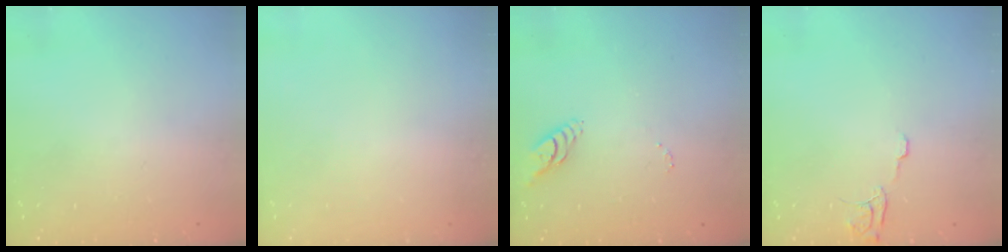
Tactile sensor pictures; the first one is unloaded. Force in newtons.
{"total": 0.0}
{"total": 6.9, "press": 6.8, "slide": 0.7}
{"total": 5.2, "press": 5.1, "slide": 0.5}